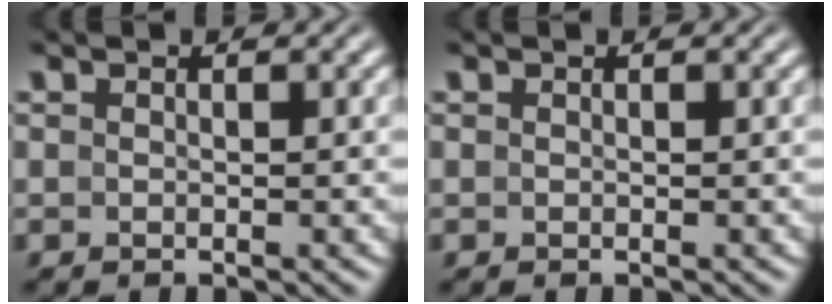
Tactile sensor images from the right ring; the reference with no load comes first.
{"total": 0.0}